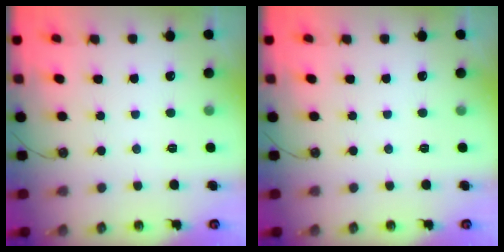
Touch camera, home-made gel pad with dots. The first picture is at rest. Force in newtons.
{"total": 0.0}